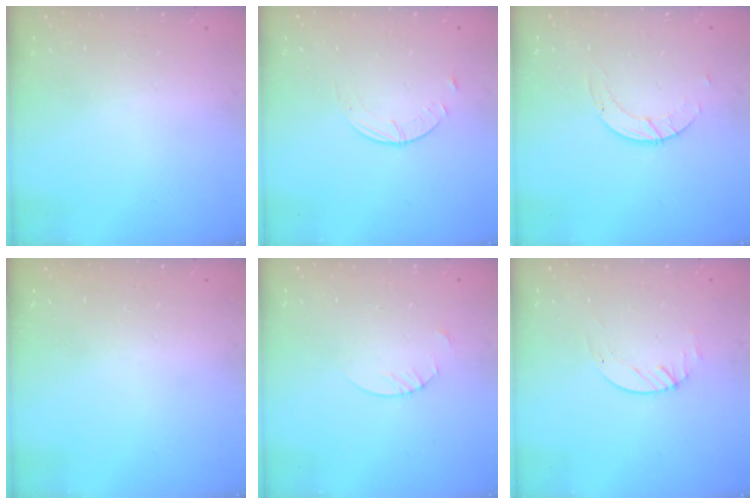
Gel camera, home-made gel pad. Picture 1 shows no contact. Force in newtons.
{"total": 0.9, "press": 0.9, "slide": 0.2}
{"total": 2.8, "press": 2.8, "slide": 0.3}
{"total": 0.0}
{"total": 1.8, "press": 1.8, "slide": 0.2}
{"total": 1.7, "press": 1.7, "slide": 0.2}